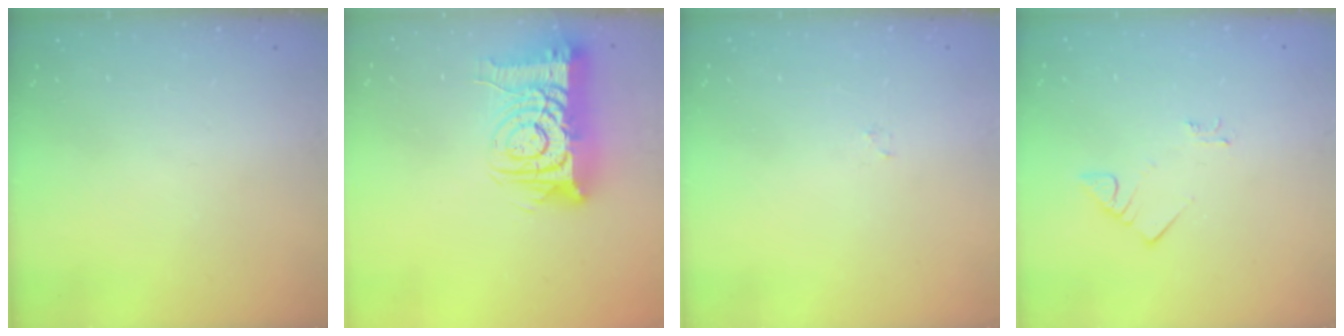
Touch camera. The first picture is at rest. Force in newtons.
{"total": 14.6, "press": 14.5, "slide": 1.7}
{"total": 0.8, "press": 0.8, "slide": 0.2}
{"total": 3.2, "press": 3.2, "slide": 0.1}